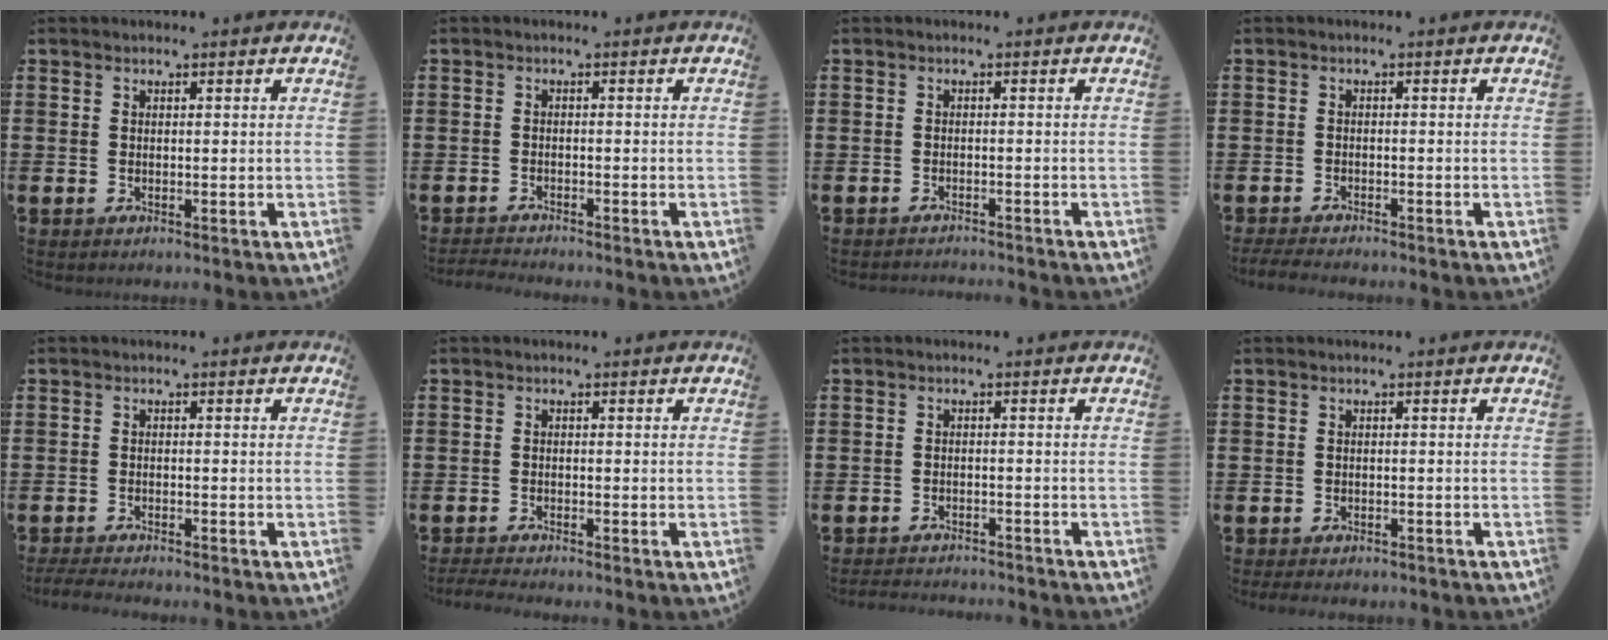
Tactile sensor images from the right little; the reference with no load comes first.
{"total": 1.4, "force": [-1.4, -0.1, 0.1], "torque": [-0.004, 0.001, -0.028]}
{"total": 1.0, "force": [-1.0, -0.1, 0.0], "torque": [-0.001, 0.002, -0.021]}
{"total": 1.6, "force": [-1.5, 0.1, 0.5], "torque": [-0.010, 0.003, -0.029]}
{"total": 1.8, "force": [-1.7, 0.0, 0.4], "torque": [-0.008, 0.003, -0.034]}
{"total": 1.4, "force": [-1.4, 0.0, 0.4], "torque": [-0.008, 0.002, -0.027]}
{"total": 2.0, "force": [-2.0, -0.1, -0.1], "torque": [-0.003, 0.002, -0.043]}
{"total": 0.9, "force": [-0.8, 0.2, 0.2], "torque": [-0.006, 0.000, -0.017]}